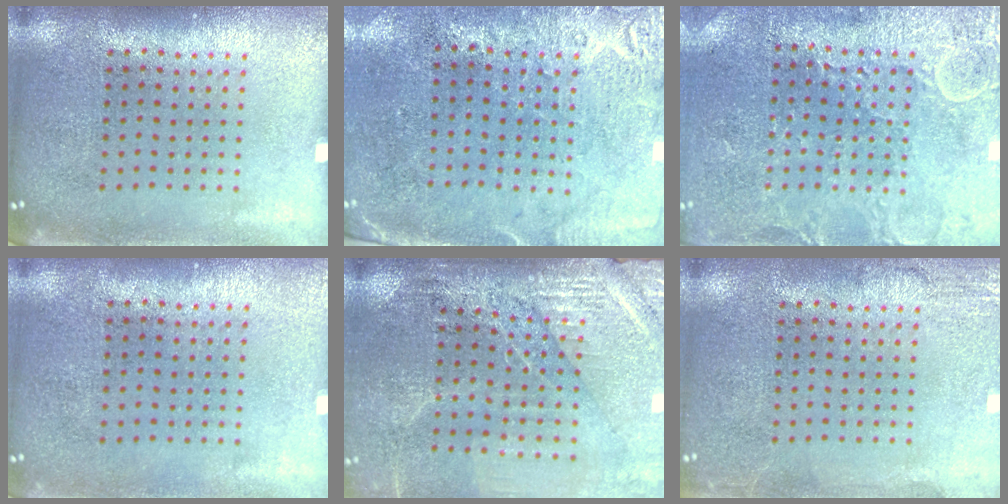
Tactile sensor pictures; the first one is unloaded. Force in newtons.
{"total": 2.8, "press": 2.4, "slide": 1.5}
{"total": 2.9, "press": 2.9, "slide": 0.4}
{"total": 0.0}
{"total": 3.2, "press": 3.2, "slide": 0.2}
{"total": 2.6, "press": 2.6, "slide": 0.3}